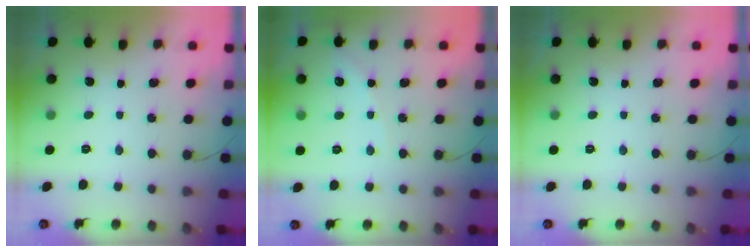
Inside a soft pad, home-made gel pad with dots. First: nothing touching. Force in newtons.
{"total": 4.1, "press": 4.1, "slide": 0.6}
{"total": 0.0}